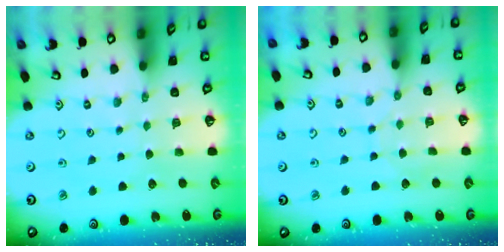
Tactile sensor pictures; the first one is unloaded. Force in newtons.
{"total": 5.0, "press": 5.0, "slide": 0.5}